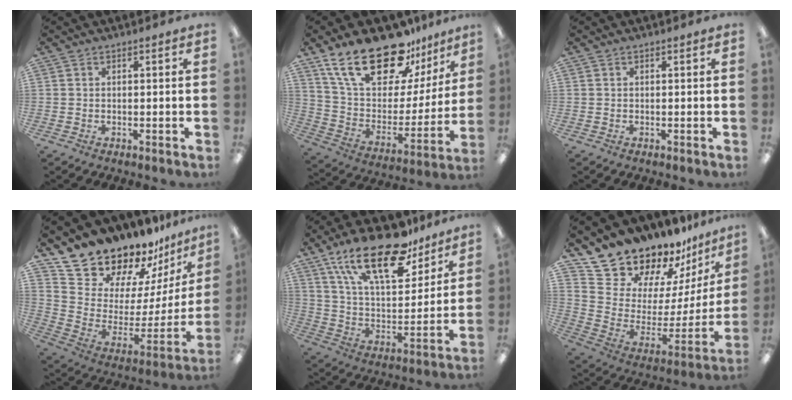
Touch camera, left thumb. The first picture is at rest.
{"total": 23.9, "force": [17.3, 10.6, 12.6], "torque": [-0.223, -0.110, 0.312]}
{"total": 0.0}
{"total": 18.5, "force": [17.4, 5.9, 2.5], "torque": [-0.059, -0.157, 0.318]}
{"total": 23.5, "force": [16.2, 9.3, 14.3], "torque": [-0.251, -0.094, 0.277]}
{"total": 17.2, "force": [16.4, 5.0, 1.4], "torque": [-0.045, -0.153, 0.301]}